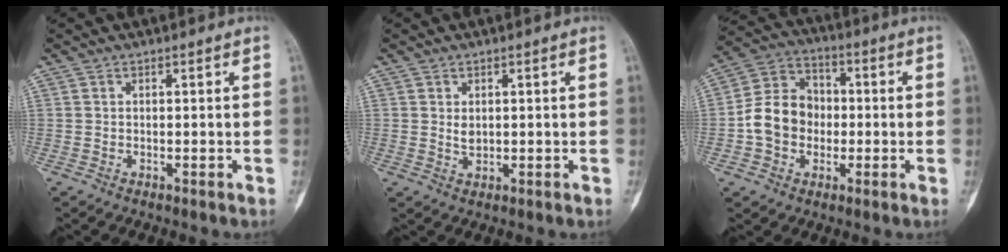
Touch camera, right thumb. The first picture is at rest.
{"total": 1.7, "force": [0.4, 1.1, 1.2], "torque": [-0.018, -0.005, 0.012]}
{"total": 11.5, "force": [-1.4, 9.5, 6.2], "torque": [-0.092, 0.035, -0.035]}